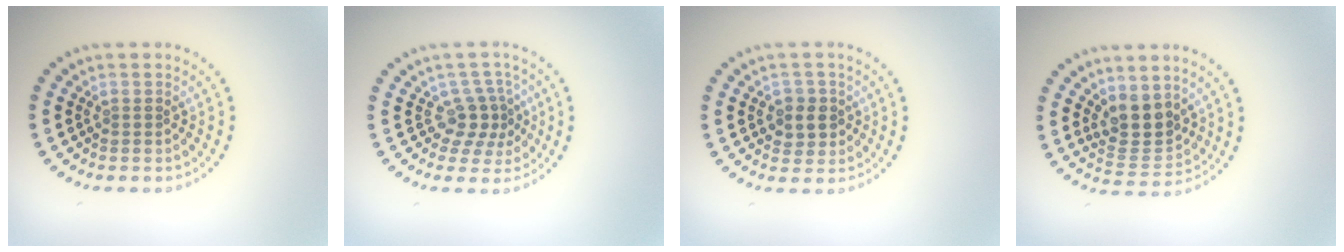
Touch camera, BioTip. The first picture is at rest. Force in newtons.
{"total": 2.9, "press": 2.3, "slide": 1.9}
{"total": 2.5, "press": 2.3, "slide": 0.9}
{"total": 3.8, "press": 3.4, "slide": 1.7}